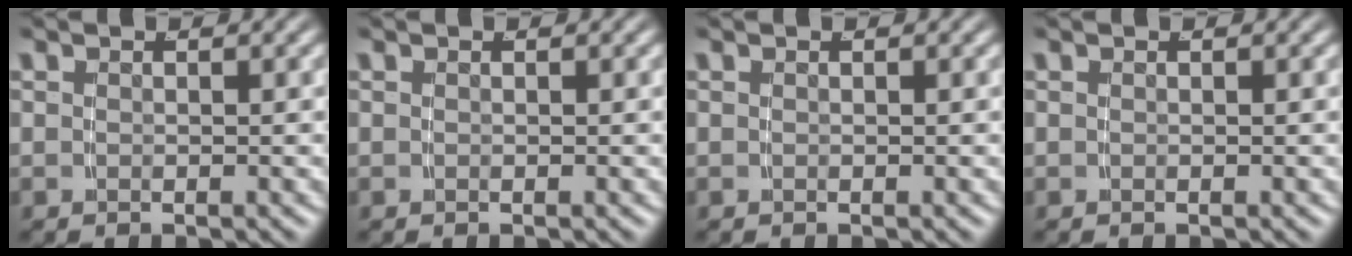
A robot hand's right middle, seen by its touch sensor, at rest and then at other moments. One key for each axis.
{"total": 0.0}
{"total": 0.0}
{"total": 0.0}